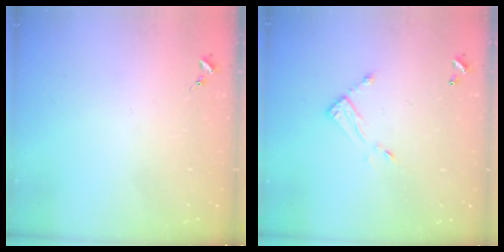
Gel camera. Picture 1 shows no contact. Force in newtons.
{"total": 7.3, "press": 7.3, "slide": 0.3}